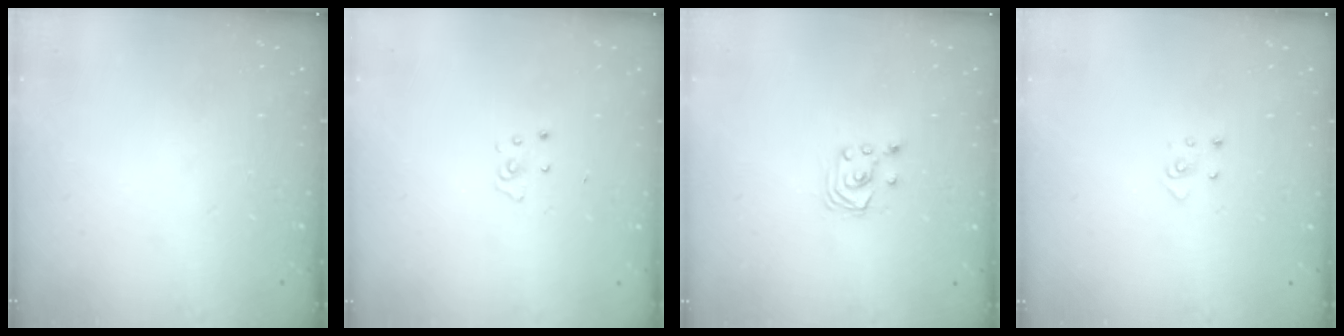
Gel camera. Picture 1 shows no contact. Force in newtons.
{"total": 2.6, "press": 2.6, "slide": 0.2}
{"total": 2.9, "press": 2.8, "slide": 0.3}
{"total": 3.4, "press": 3.4, "slide": 0.3}